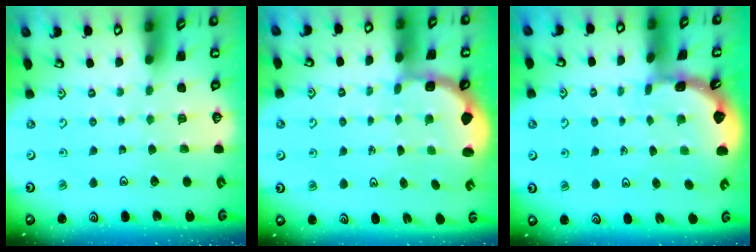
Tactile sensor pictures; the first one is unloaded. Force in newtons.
{"total": 2.9, "press": 1.9, "slide": 2.2}
{"total": 1.8, "press": 1.8, "slide": 0.2}